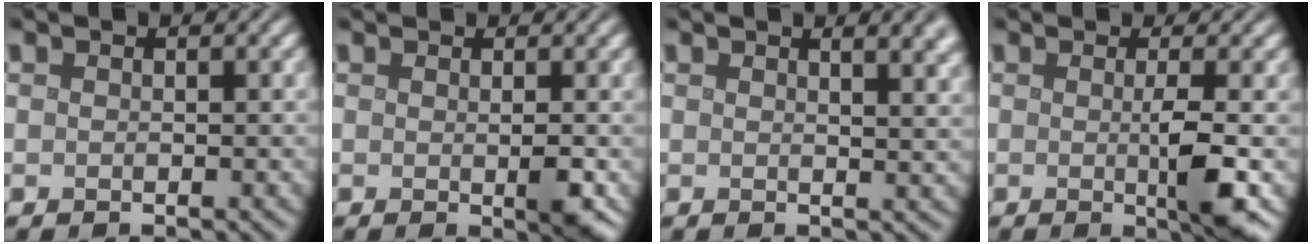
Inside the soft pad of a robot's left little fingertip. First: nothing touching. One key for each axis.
{"total": 2.2, "fx": 0.2, "fy": 0.4, "fz": 2.2, "tx": -0.028, "ty": -0.003, "tz": 0.006}
{"total": 5.4, "fx": 3.0, "fy": 2.2, "fz": 3.9, "tx": -0.015, "ty": 0.026, "tz": 0.022}
{"total": 3.6, "fx": -0.3, "fy": 0.4, "fz": 3.5, "tx": -0.055, "ty": -0.005, "tz": -0.004}